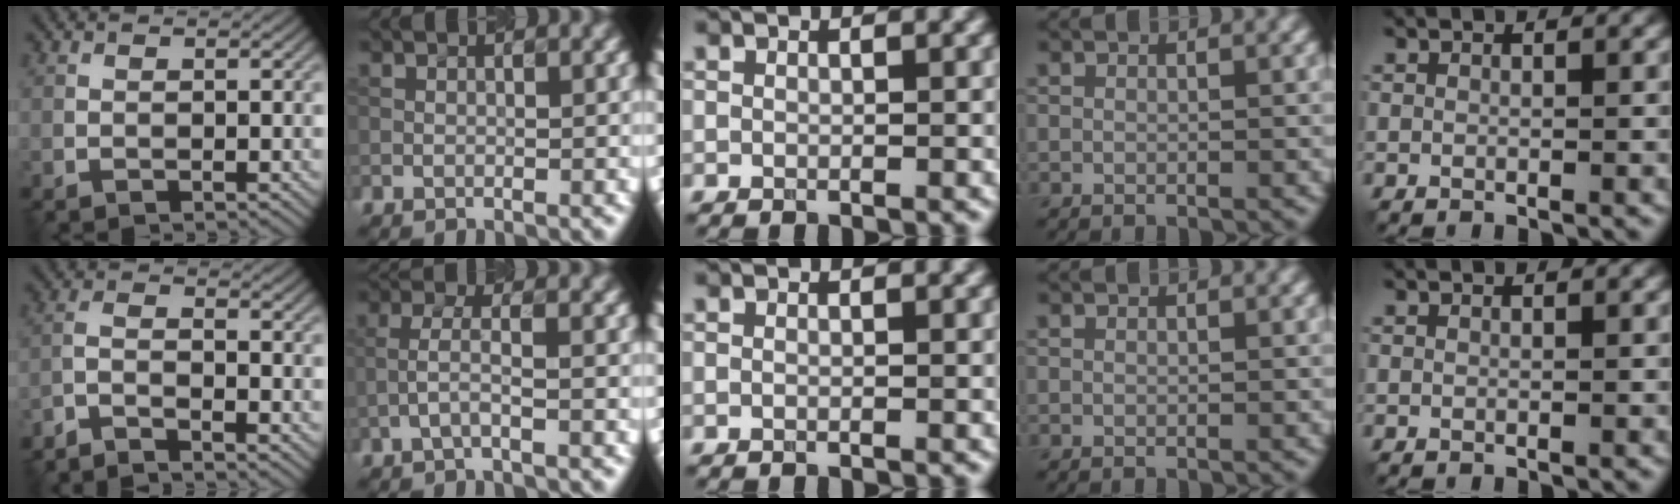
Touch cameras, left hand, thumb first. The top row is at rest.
{"thumb": {"total": 3.2, "force": [-2.8, 0.3, 1.4], "torque": [-0.026, -0.001, -0.067]}, "index": {"total": 1.6, "force": [-0.8, 0.1, 1.4], "torque": [-0.034, 0.014, -0.016]}}